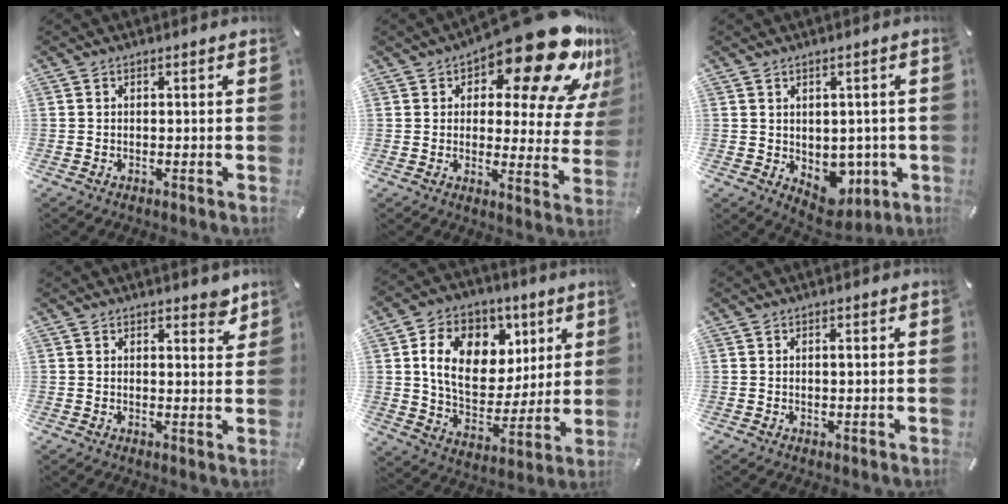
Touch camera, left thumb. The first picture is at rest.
{"total": 22.6, "force": [14.7, 8.3, 15.1], "torque": [-0.195, -0.106, 0.240]}
{"total": 5.9, "force": [-0.1, 5.2, 2.7], "torque": [-0.012, -0.010, 0.005]}
{"total": 3.5, "force": [2.9, 1.6, 1.1], "torque": [-0.003, -0.017, 0.047]}
{"total": 15.8, "force": [6.1, 11.8, 8.5], "torque": [-0.136, -0.015, 0.115]}
{"total": 0.9, "force": [0.3, 0.2, 0.8], "torque": [-0.014, 0.001, 0.003]}